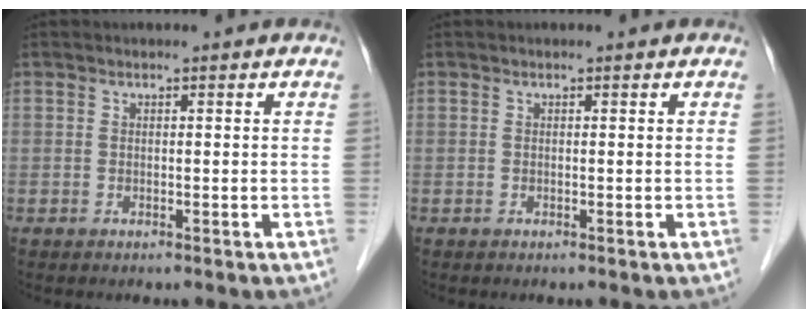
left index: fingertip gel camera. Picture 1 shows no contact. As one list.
[{"total": 0.0}]